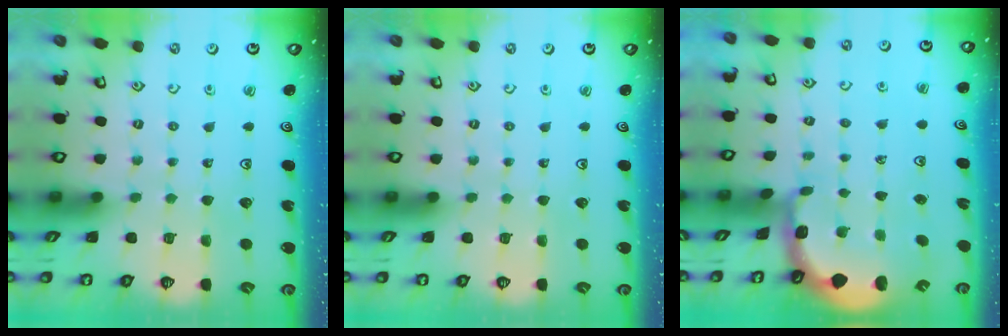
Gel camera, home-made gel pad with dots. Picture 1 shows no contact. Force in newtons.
{"total": 0.0}
{"total": 1.6, "press": 1.4, "slide": 0.7}